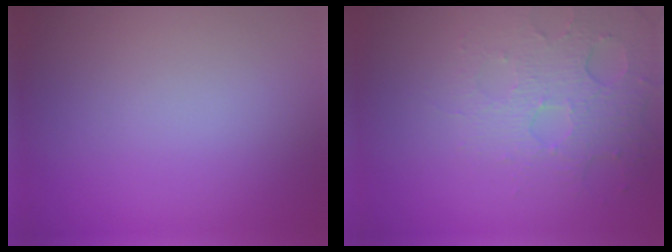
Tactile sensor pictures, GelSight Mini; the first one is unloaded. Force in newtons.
{"total": 5.0, "press": 3.3, "slide": 3.8}